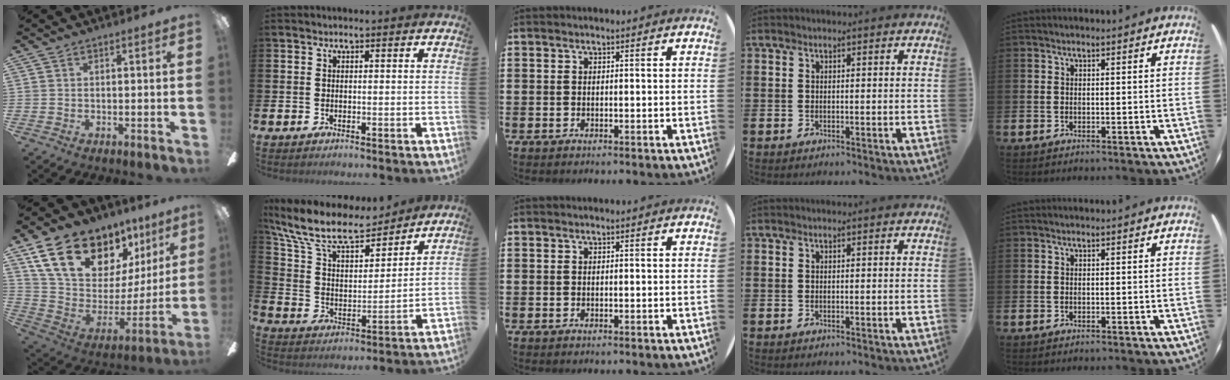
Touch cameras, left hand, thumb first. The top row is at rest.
{"thumb": {"total": 21.5, "force": [13.8, 12.2, 11.1], "torque": [-0.190, -0.082, 0.263]}, "index": {"total": 11.5, "force": [10.1, 3.2, 4.5], "torque": [-0.127, -0.065, 0.176]}}